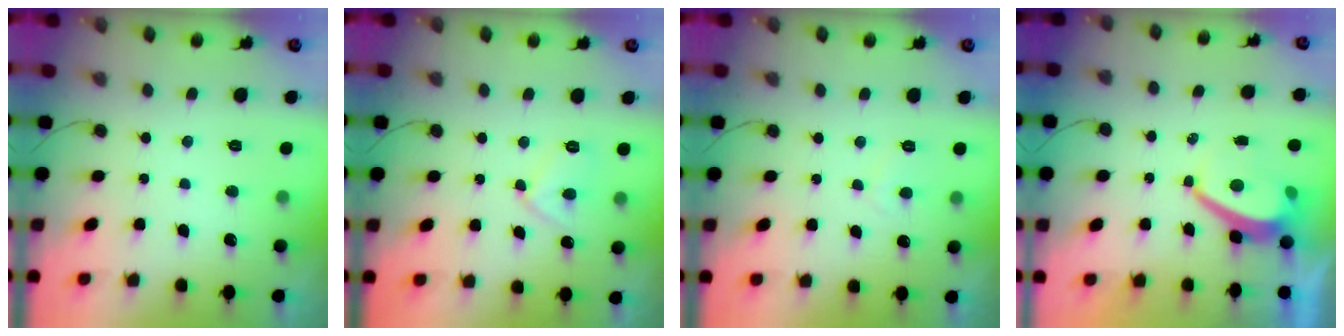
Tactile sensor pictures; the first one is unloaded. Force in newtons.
{"total": 6.5, "press": 6.4, "slide": 0.6}
{"total": 1.1, "press": 1.0, "slide": 0.4}
{"total": 3.4, "press": 3.3, "slide": 0.8}